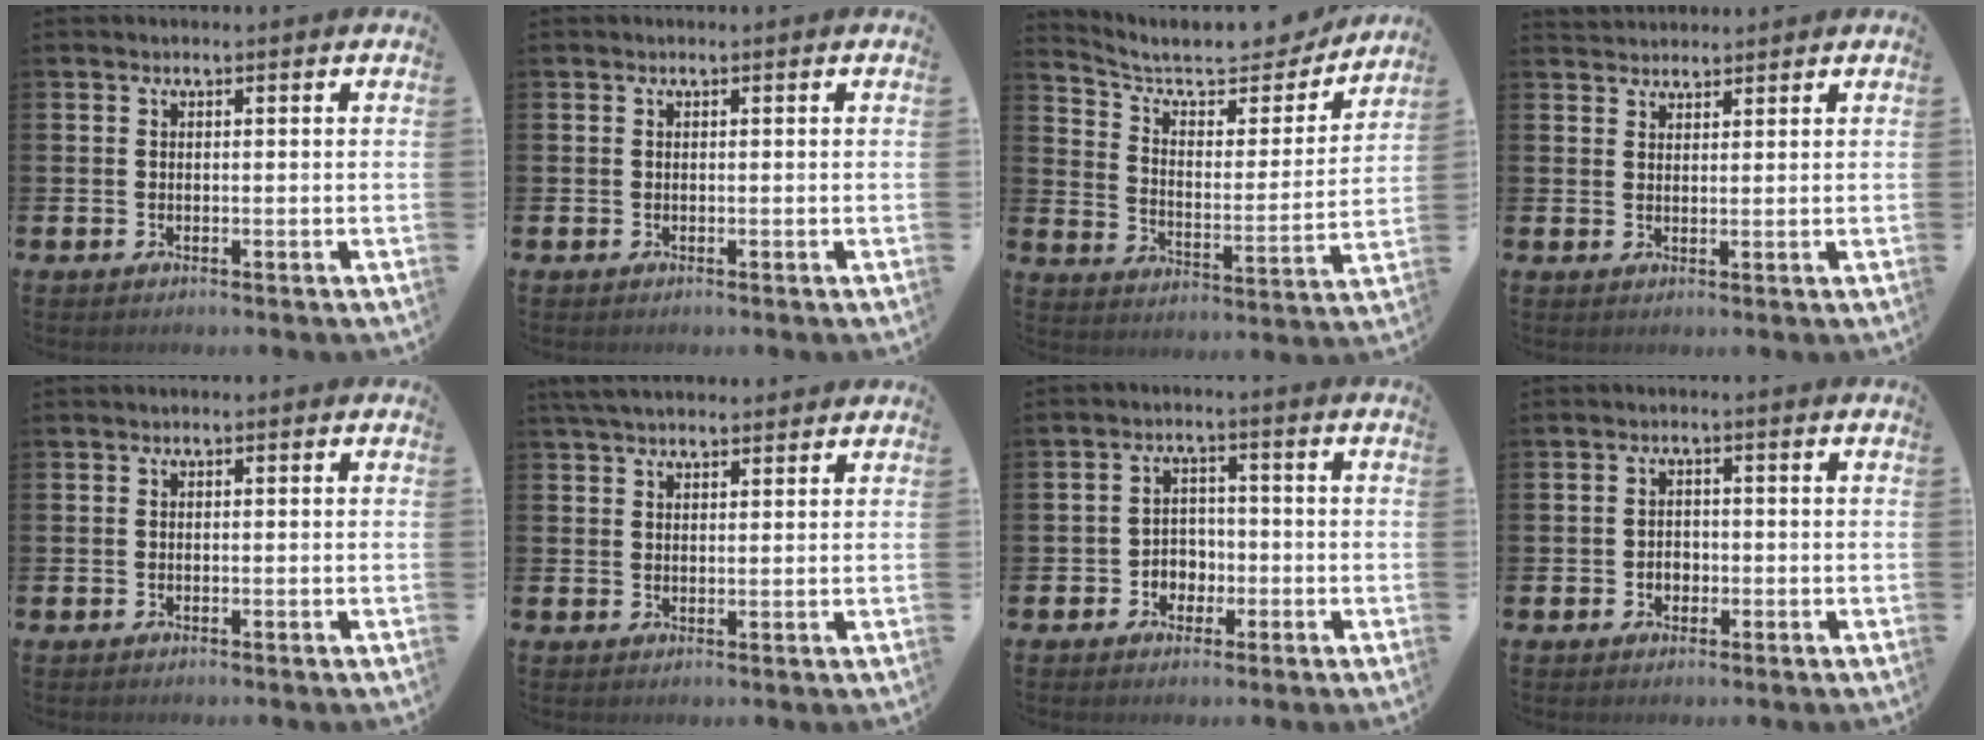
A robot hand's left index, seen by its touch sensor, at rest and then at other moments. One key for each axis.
{"total": 0.0}
{"total": 9.1, "fx": 7.9, "fy": 3.1, "fz": 3.3, "tx": -0.090, "ty": -0.058, "tz": 0.131}
{"total": 2.4, "fx": 2.3, "fy": 0.6, "fz": -0.1, "tx": 0.009, "ty": -0.009, "tz": 0.040}
{"total": 0.0}
{"total": 4.1, "fx": 3.7, "fy": 1.0, "fz": 1.3, "tx": -0.035, "ty": -0.007, "tz": 0.070}
{"total": 3.2, "fx": -1.5, "fy": 2.7, "fz": 0.9, "tx": -0.024, "ty": 0.005, "tz": -0.037}
{"total": 1.9, "fx": -0.6, "fy": 1.6, "fz": 0.9, "tx": -0.009, "ty": 0.001, "tz": -0.016}